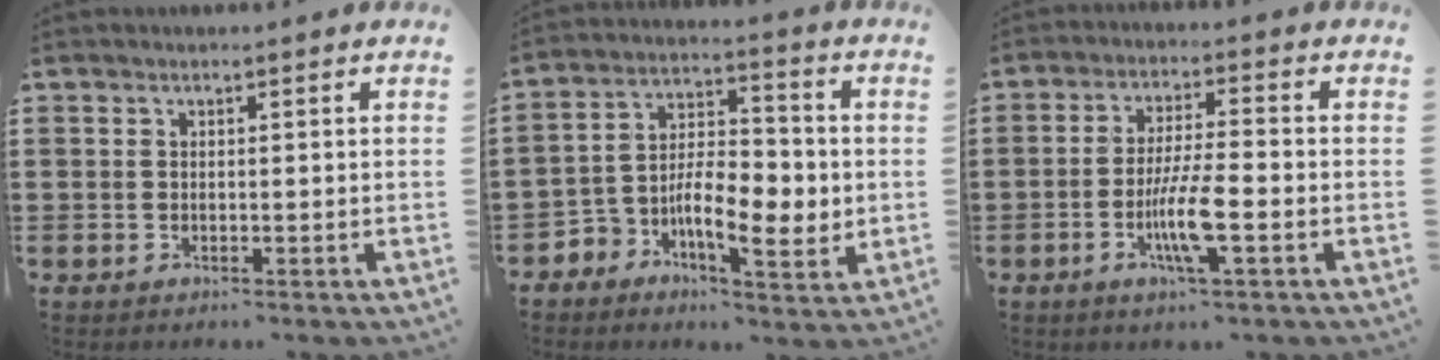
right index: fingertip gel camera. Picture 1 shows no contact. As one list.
[{"total": 8.0, "force": [-2.3, 4.3, 6.3], "torque": [-0.114, -0.002, -0.044]}, {"total": 7.6, "force": [-2.6, 1.1, 7.1], "torque": [-0.142, -0.013, -0.050]}]